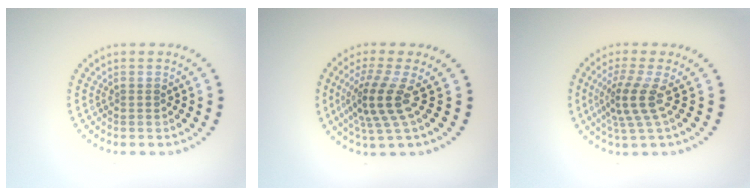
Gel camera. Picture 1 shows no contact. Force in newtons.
{"total": 4.0, "press": 2.9, "slide": 2.8}
{"total": 3.3, "press": 2.3, "slide": 2.4}